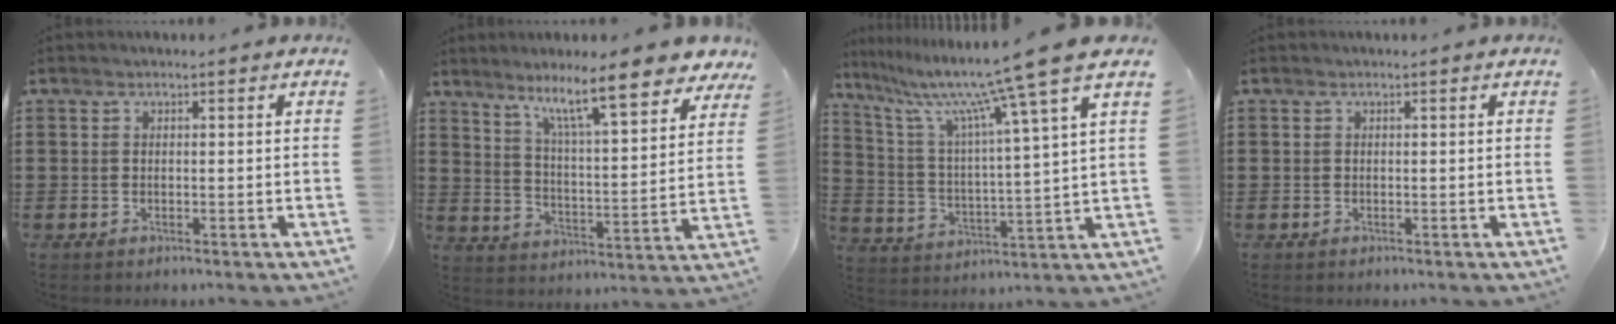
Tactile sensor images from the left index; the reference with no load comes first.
{"total": 11.7, "force": [9.1, 1.3, 7.3], "torque": [-0.135, -0.045, 0.148]}
{"total": 11.9, "force": [9.4, -0.9, 7.3], "torque": [-0.172, -0.059, 0.142]}
{"total": 0.0}